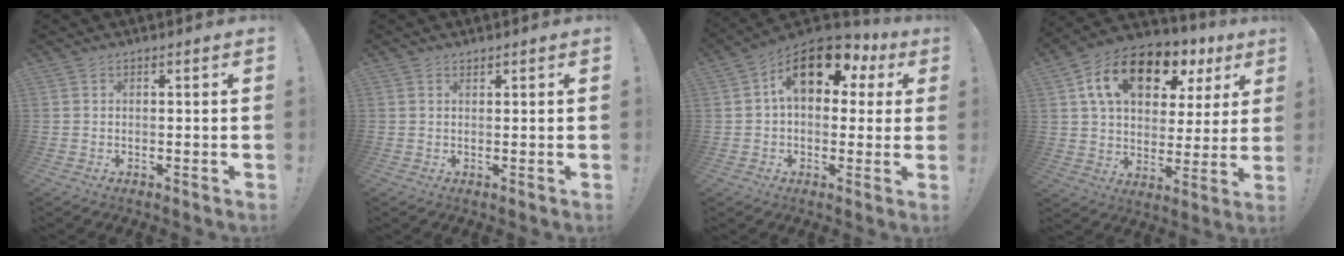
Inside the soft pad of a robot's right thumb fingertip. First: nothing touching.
{"total": 0.7, "force": [0.7, 0.0, 0.0], "torque": [0.009, -0.005, 0.012]}
{"total": 15.6, "force": [6.2, 9.1, 11.1], "torque": [-0.161, -0.020, 0.109]}
{"total": 18.0, "force": [9.6, 10.3, 11.3], "torque": [-0.185, -0.043, 0.167]}